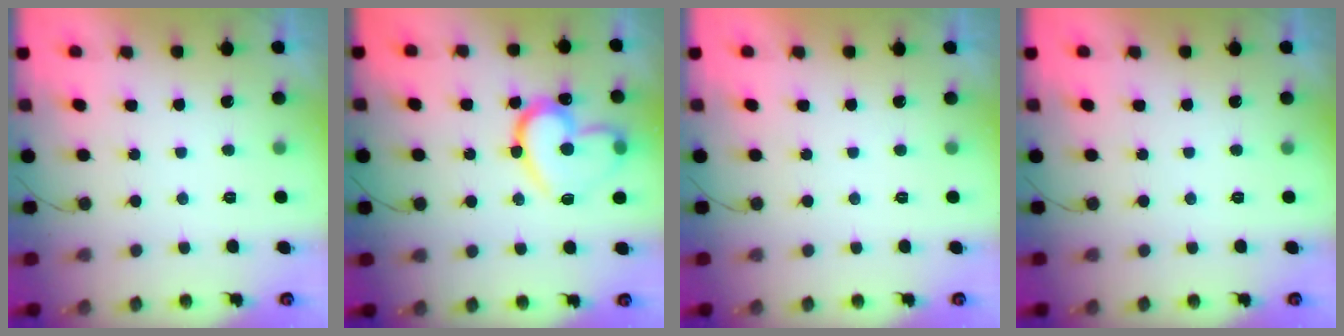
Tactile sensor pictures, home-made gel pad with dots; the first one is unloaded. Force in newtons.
{"total": 18.6, "press": 18.5, "slide": 2.0}
{"total": 1.7, "press": 1.7, "slide": 0.1}
{"total": 0.0}